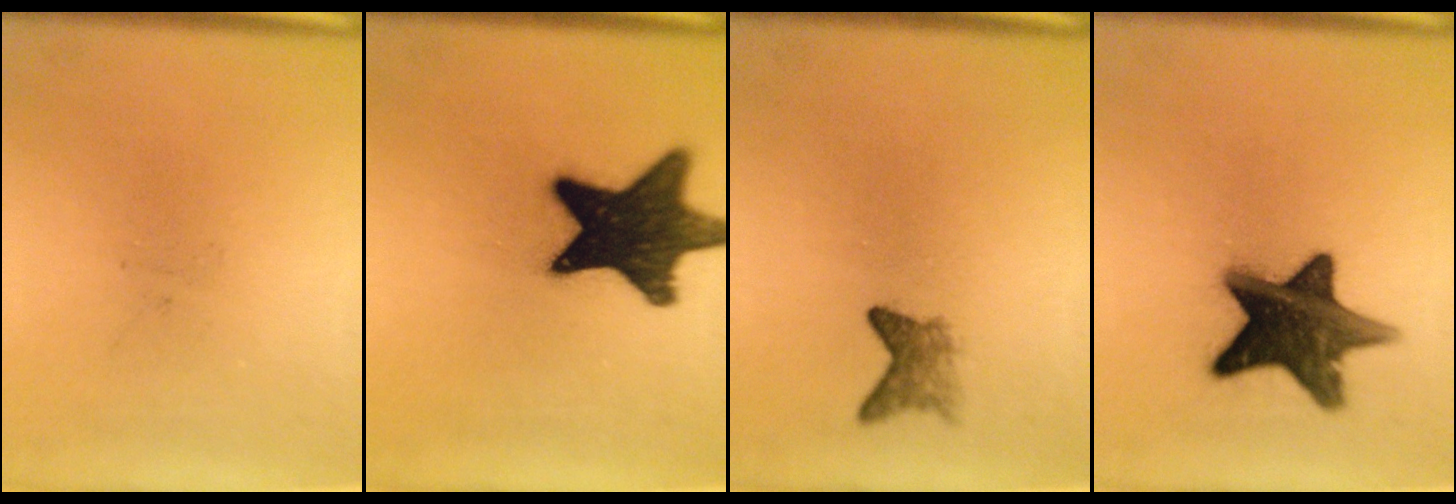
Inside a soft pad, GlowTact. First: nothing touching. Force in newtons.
{"total": 17.5}
{"total": 2.5}
{"total": 15.2}